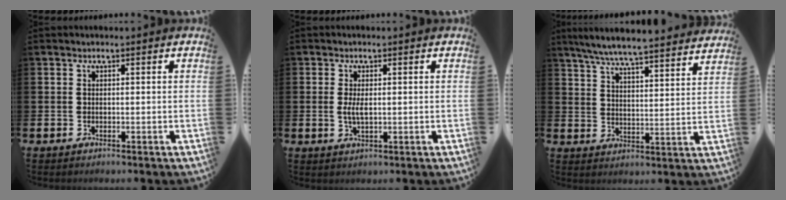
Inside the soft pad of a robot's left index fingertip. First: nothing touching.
{"total": 2.4, "force": [0.2, 0.9, 2.2], "torque": [-0.038, 0.001, 0.001]}
{"total": 7.1, "force": [6.8, 0.1, 2.2], "torque": [-0.067, -0.045, 0.119]}